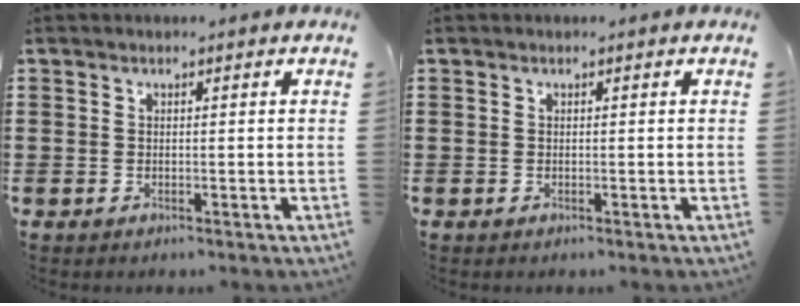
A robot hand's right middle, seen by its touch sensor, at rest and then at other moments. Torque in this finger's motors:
{"motor_torque": [0.00, 0.00, 0.00, 0.00]}